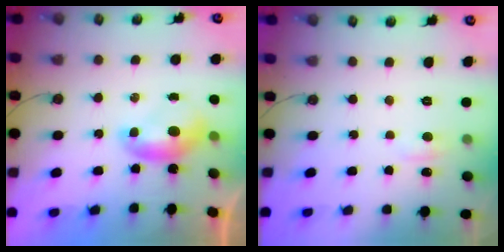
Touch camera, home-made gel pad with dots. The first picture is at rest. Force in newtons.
{"total": 2.3, "press": 2.2, "slide": 0.5}